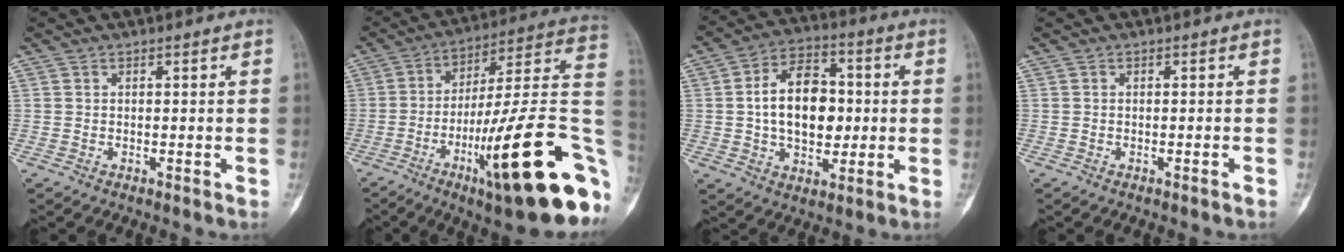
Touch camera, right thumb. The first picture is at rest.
{"total": 29.0, "force": [-9.4, 5.8, 26.8], "torque": [-0.331, 0.036, -0.137]}
{"total": 14.9, "force": [0.4, 9.7, 11.4], "torque": [-0.158, 0.019, 0.006]}
{"total": 0.7, "force": [-0.5, -0.1, 0.4], "torque": [-0.017, 0.003, -0.003]}